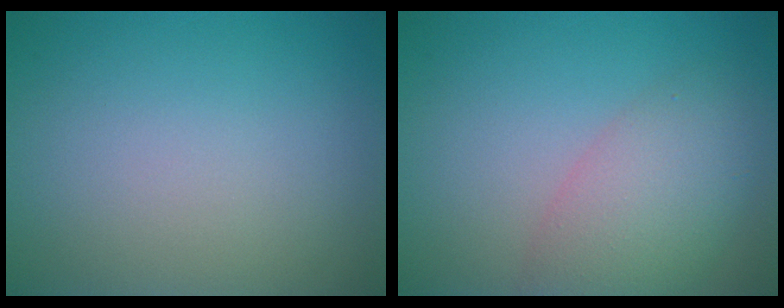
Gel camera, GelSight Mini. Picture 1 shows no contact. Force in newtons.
{"total": 5.3, "press": 5.3, "slide": 0.3}